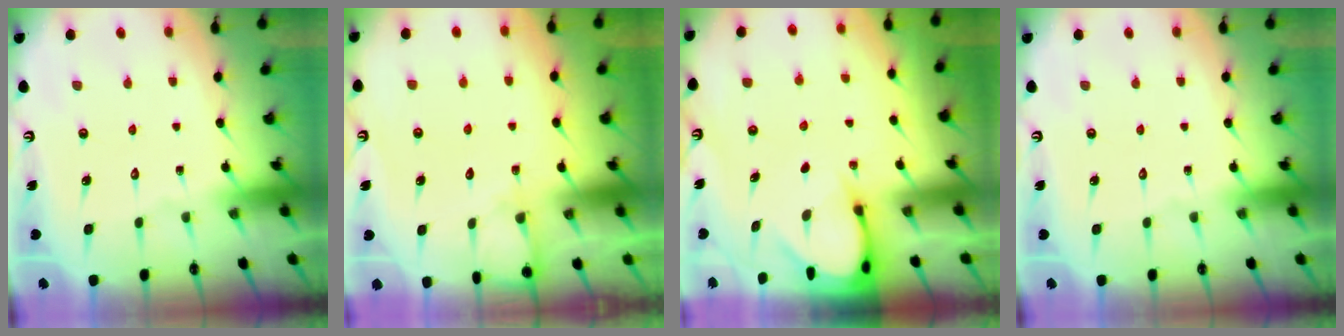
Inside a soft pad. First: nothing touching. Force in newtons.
{"total": 5.3, "press": 5.3, "slide": 0.5}
{"total": 3.8, "press": 3.8, "slide": 0.4}
{"total": 0.0}